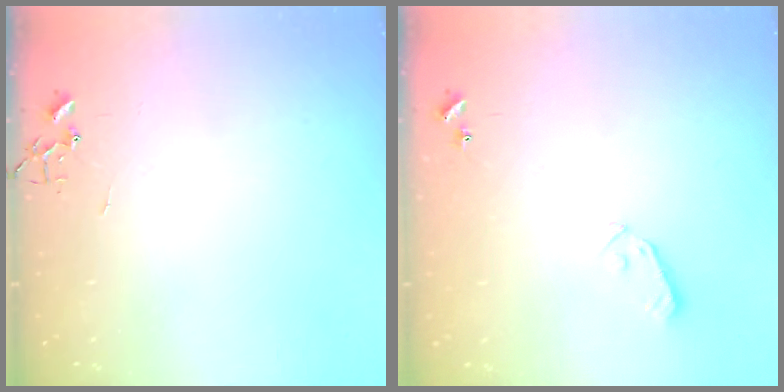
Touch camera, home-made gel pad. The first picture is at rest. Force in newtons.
{"total": 4.1, "press": 4.0, "slide": 0.7}